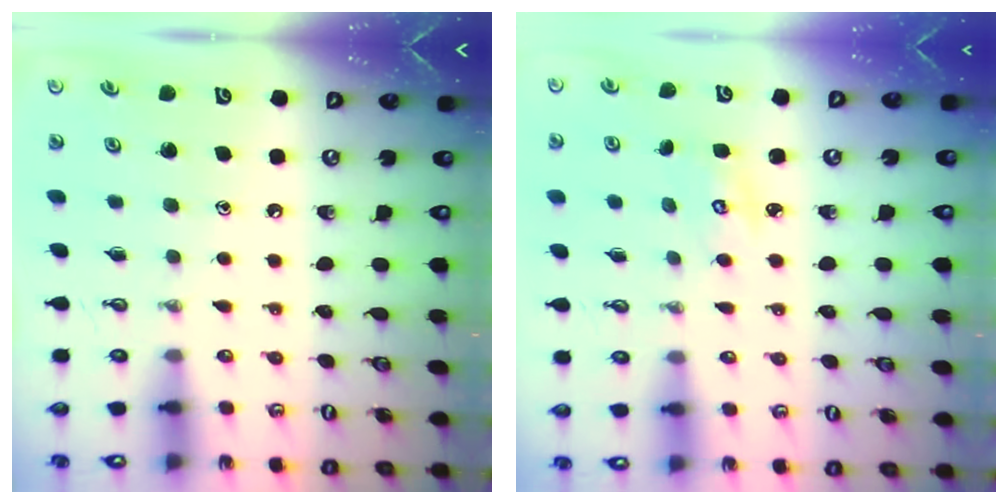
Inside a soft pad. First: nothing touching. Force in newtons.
{"total": 2.9, "press": 2.9, "slide": 0.3}